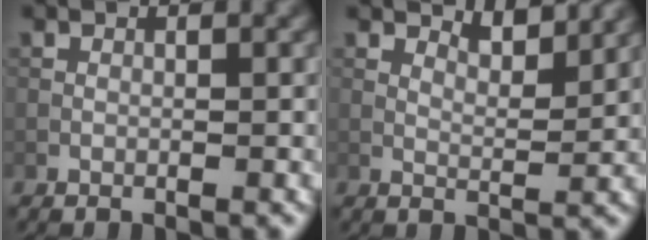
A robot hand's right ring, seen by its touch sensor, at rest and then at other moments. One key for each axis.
{"total": 2.7, "fx": 2.3, "fy": 0.7, "fz": 1.3, "tx": -0.026, "ty": -0.012, "tz": 0.033}